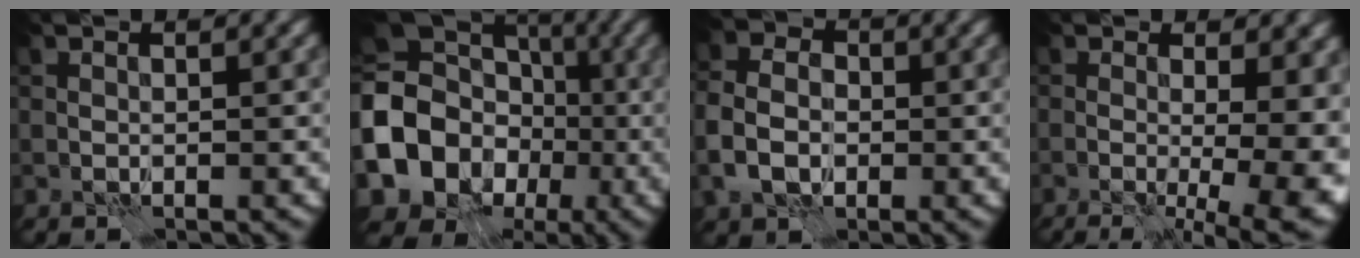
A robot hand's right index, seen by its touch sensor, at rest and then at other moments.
{"total": 15.6, "force": [-2.9, 13.6, 7.1], "torque": [-0.169, -0.015, -0.075]}
{"total": 6.1, "force": [-1.2, 4.8, 3.6], "torque": [-0.072, 0.002, -0.031]}
{"total": 13.2, "force": [-0.6, 5.9, 11.7], "torque": [-0.080, 0.004, 0.006]}